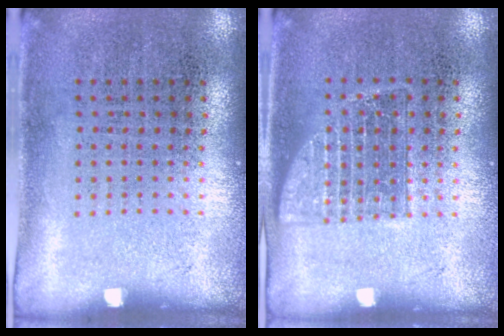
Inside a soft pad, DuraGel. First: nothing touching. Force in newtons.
{"total": 1.0, "press": 1.0, "slide": 0.2}